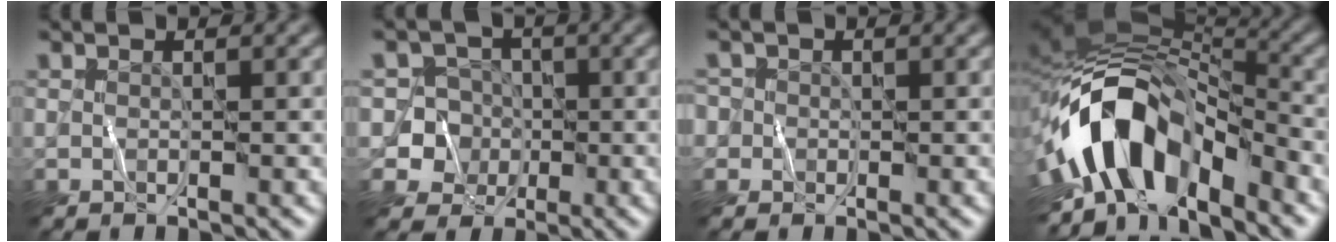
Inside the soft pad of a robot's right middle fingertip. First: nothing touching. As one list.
[{"total": 6.2, "force": [-1.6, 6.0, 0.0], "torque": [0.014, 0.009, -0.050]}, {"total": 1.2, "force": [0.1, 1.2, -0.2], "torque": [0.028, 0.003, -0.009]}, {"total": 11.9, "force": [-5.4, 6.7, 8.3], "torque": [-0.142, -0.003, -0.096]}]